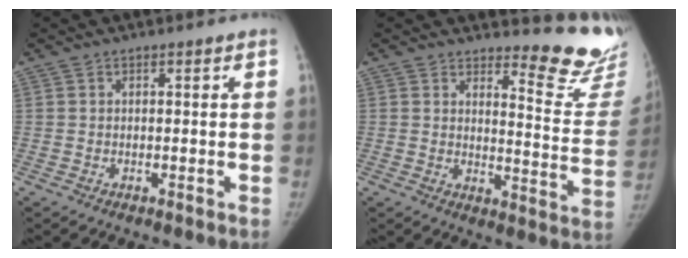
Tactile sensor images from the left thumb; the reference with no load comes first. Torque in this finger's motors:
{"motor_torque": [1.13, -0.23, 0.65, -1.14, 0.07]}